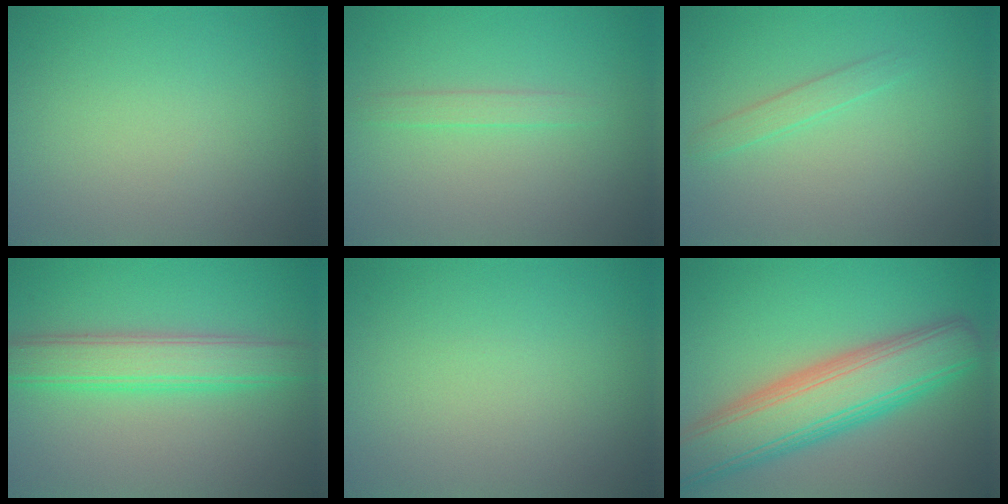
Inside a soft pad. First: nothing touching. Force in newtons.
{"total": 1.1, "press": 1.1, "slide": 0.0}
{"total": 1.3, "press": 1.3, "slide": 0.1}
{"total": 4.8, "press": 4.8, "slide": 0.1}
{"total": 0.0}
{"total": 8.9, "press": 8.9, "slide": 0.2}